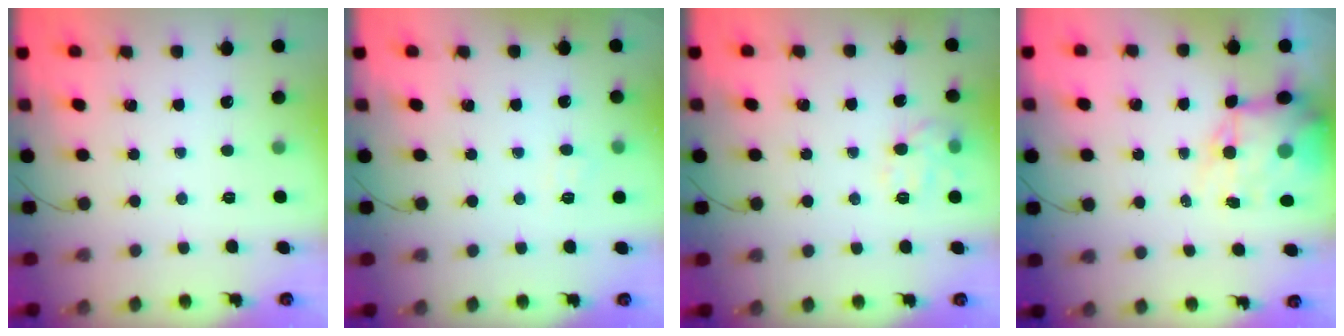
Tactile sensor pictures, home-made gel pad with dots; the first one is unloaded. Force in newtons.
{"total": 4.2, "press": 4.1, "slide": 1.1}
{"total": 10.4, "press": 10.4, "slide": 0.7}
{"total": 12.2, "press": 11.9, "slide": 2.8}